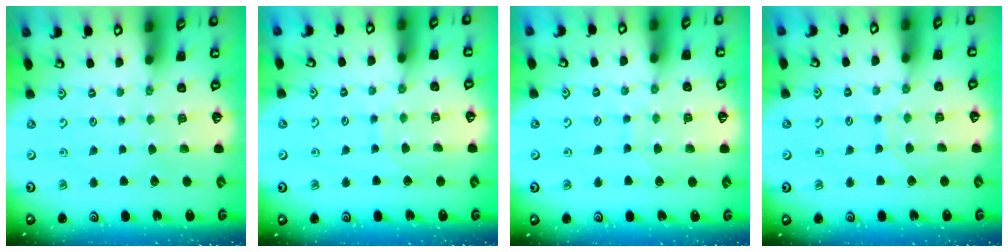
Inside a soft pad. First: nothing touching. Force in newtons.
{"total": 4.6, "press": 4.5, "slide": 0.5}
{"total": 6.6, "press": 6.6, "slide": 0.6}
{"total": 4.6, "press": 4.5, "slide": 0.5}